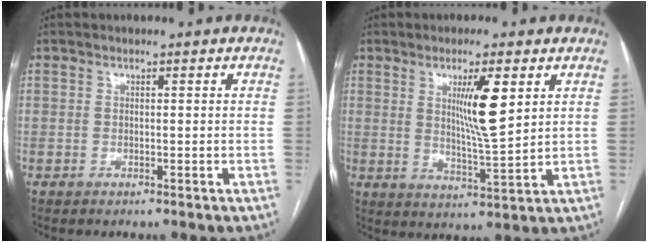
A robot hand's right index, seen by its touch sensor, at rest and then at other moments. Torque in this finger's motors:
{"motor_torque": [0.40, 0.25, 0.25, 0.10]}